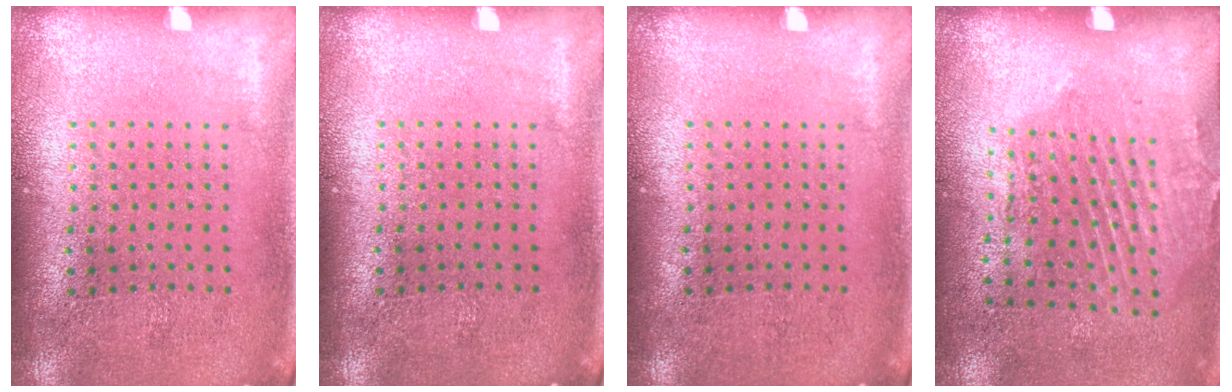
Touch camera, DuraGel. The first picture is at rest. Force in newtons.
{"total": 0.0}
{"total": 0.0}
{"total": 2.0, "press": 1.1, "slide": 1.7}